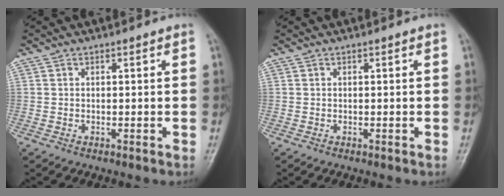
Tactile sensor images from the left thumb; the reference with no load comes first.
{"total": 0.0}